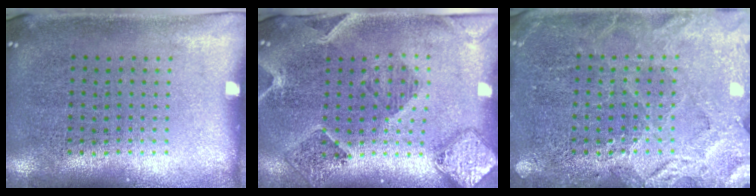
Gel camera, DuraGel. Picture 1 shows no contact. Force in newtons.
{"total": 1.5, "press": 1.5, "slide": 0.2}
{"total": 4.6, "press": 4.6, "slide": 0.6}